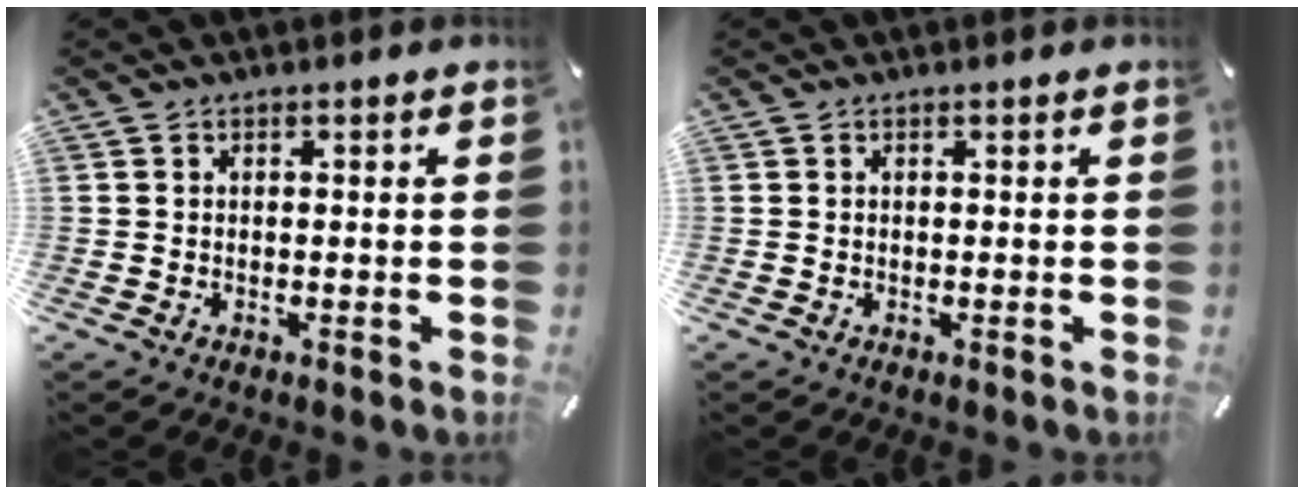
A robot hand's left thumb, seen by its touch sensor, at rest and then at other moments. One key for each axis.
{"total": 0.0}